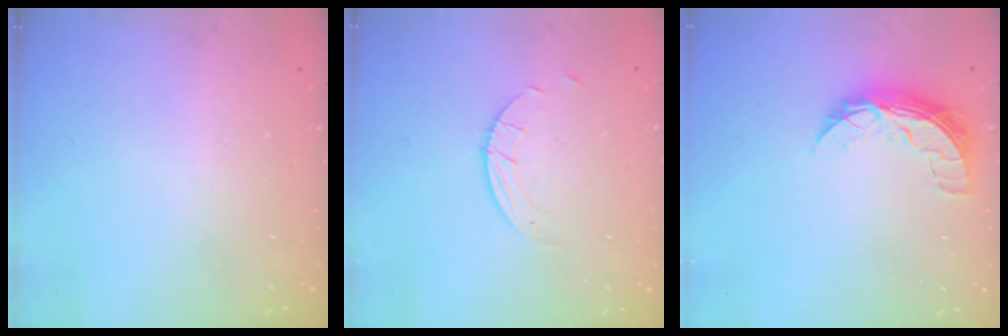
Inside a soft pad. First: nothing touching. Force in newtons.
{"total": 2.7, "press": 2.7, "slide": 0.3}
{"total": 7.9, "press": 7.9, "slide": 0.6}